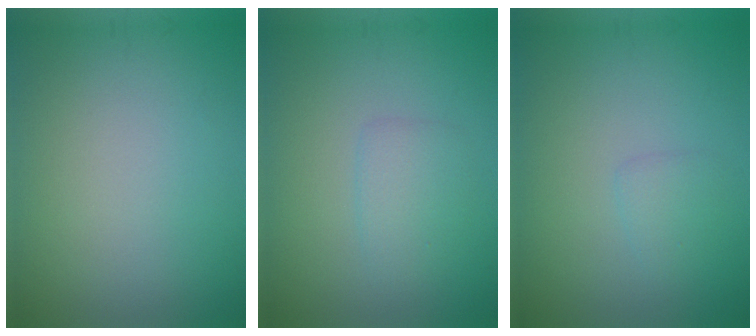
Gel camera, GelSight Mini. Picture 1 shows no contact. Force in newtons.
{"total": 1.9, "press": 1.9, "slide": 0.1}
{"total": 1.1, "press": 1.1, "slide": 0.1}